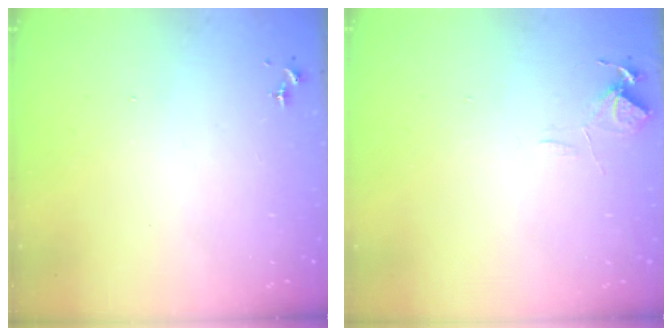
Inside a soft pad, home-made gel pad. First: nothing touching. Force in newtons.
{"total": 4.7, "press": 4.7, "slide": 0.5}